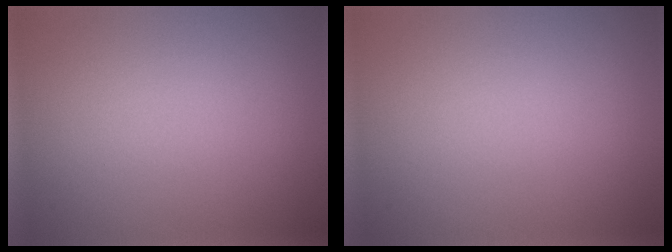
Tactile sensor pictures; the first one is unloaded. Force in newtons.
{"total": 0.0}